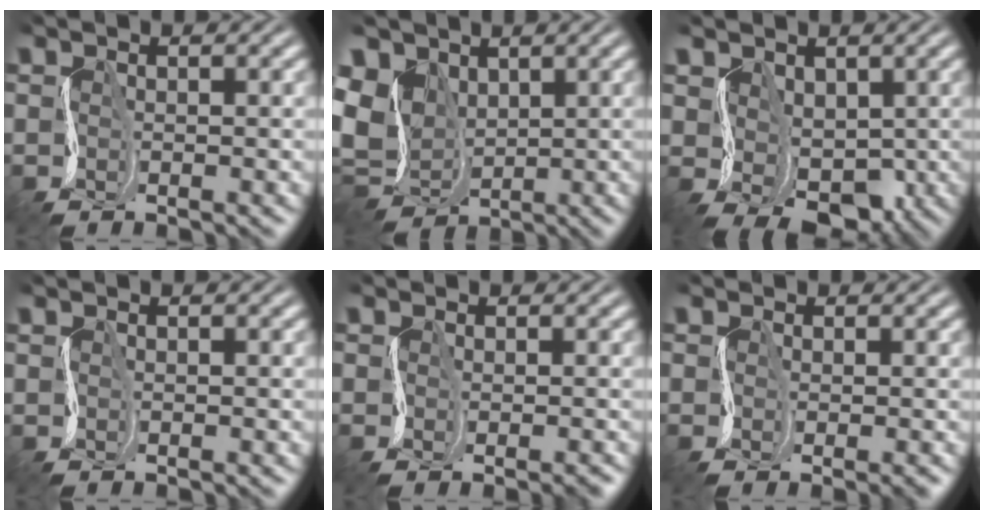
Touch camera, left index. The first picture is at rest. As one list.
[{"total": 5.1, "force": [1.1, 4.6, 1.9], "torque": [-0.070, 0.008, 0.007]}, {"total": 3.6, "force": [-0.7, 3.1, 1.7], "torque": [-0.035, 0.000, -0.021]}, {"total": 0.0}, {"total": 1.8, "force": [-1.2, 0.9, 0.9], "torque": [-0.010, -0.005, -0.014]}, {"total": 1.0, "force": [-0.7, 0.4, 0.6], "torque": [-0.015, -0.002, -0.017]}]